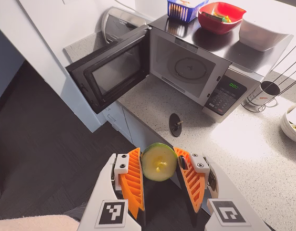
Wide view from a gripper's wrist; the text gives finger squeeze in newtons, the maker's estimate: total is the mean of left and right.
{"total": 11.3, "left": 11.2, "right": 11.5}